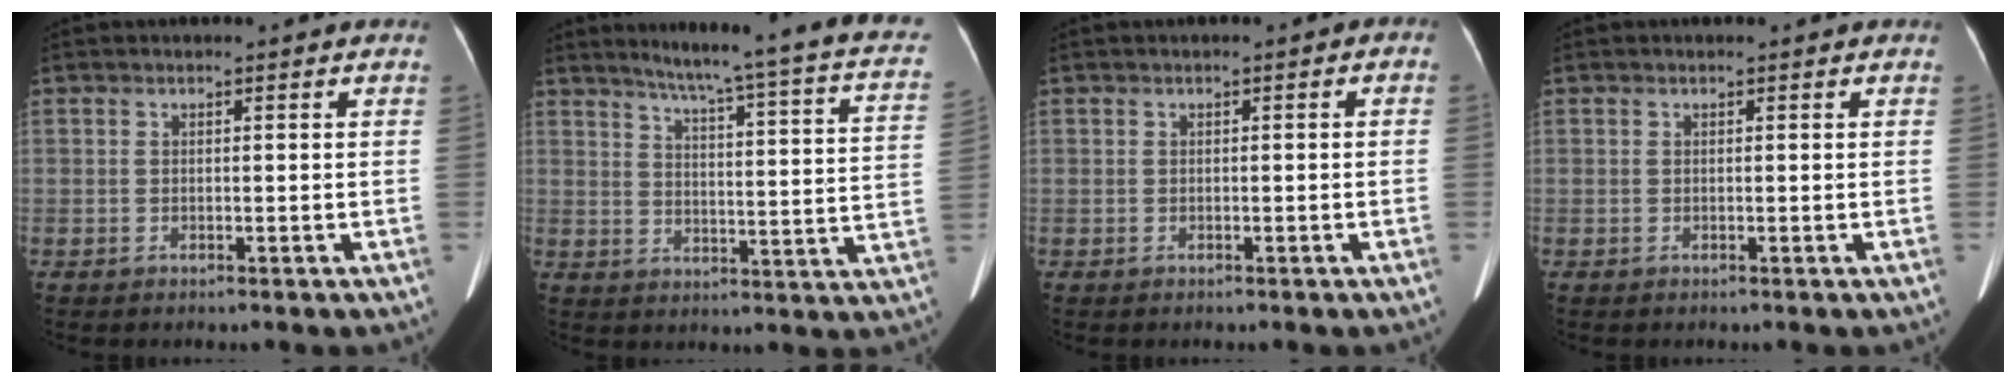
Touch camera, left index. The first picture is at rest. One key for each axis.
{"total": 21.9, "fx": 18.1, "fy": 0.2, "fz": 12.4, "tx": -0.171, "ty": -0.049, "tz": 0.212}
{"total": 0.6, "fx": -0.3, "fy": 0.3, "fz": 0.4, "tx": -0.001, "ty": 0.006, "tz": -0.007}
{"total": 0.0}